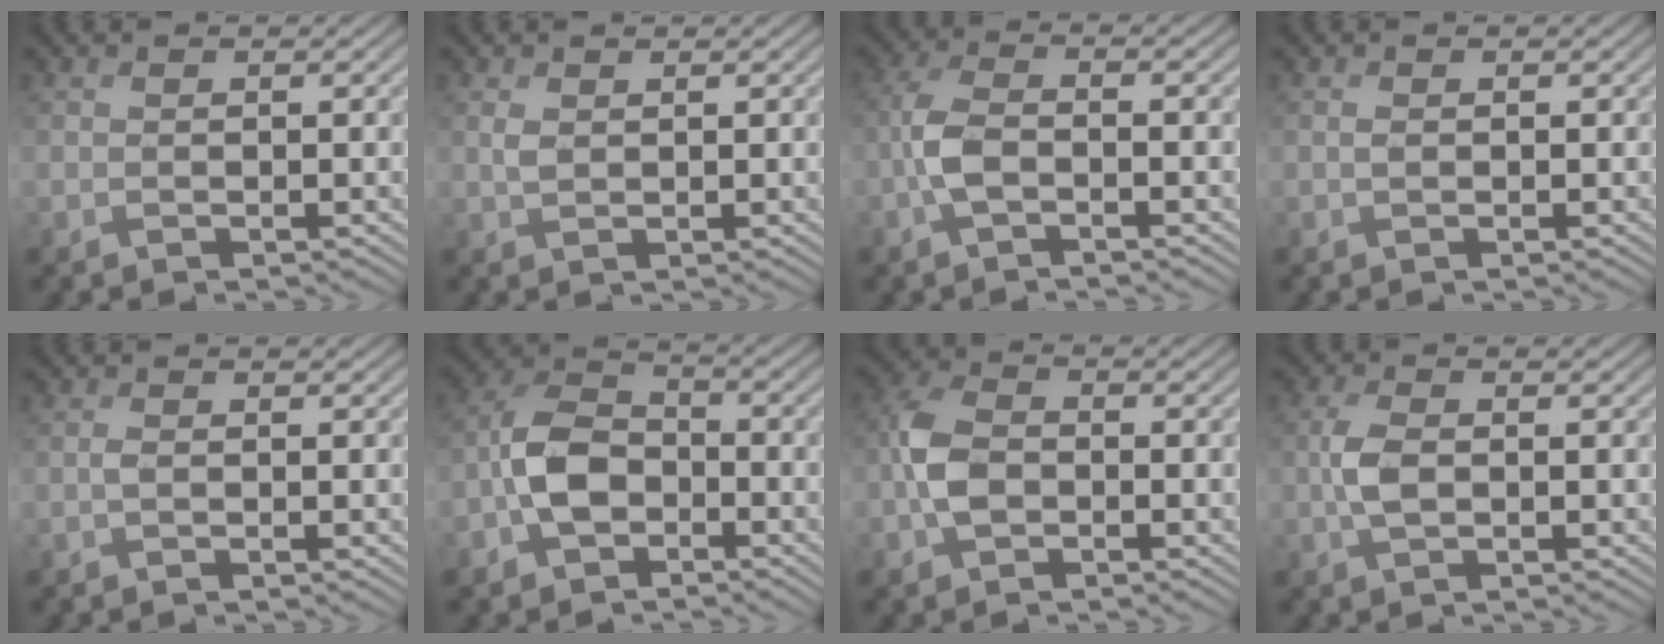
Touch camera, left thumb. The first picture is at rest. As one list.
[{"total": 1.4, "force": [1.1, 0.4, 0.8], "torque": [-0.021, 0.007, 0.025]}, {"total": 3.7, "force": [-1.1, 1.2, 3.3], "torque": [-0.080, 0.011, -0.035]}, {"total": 0.6, "force": [0.5, 0.0, 0.3], "torque": [-0.007, 0.004, 0.009]}, {"total": 0.6, "force": [0.2, 0.0, 0.6], "torque": [-0.016, 0.006, 0.002]}, {"total": 6.2, "force": [-2.2, 4.0, 4.3], "torque": [-0.088, 0.015, -0.058]}, {"total": 4.9, "force": [-1.0, 3.1, 3.6], "torque": [-0.084, 0.009, -0.029]}, {"total": 3.2, "force": [0.1, 1.4, 2.9], "torque": [-0.069, 0.008, -0.001]}]